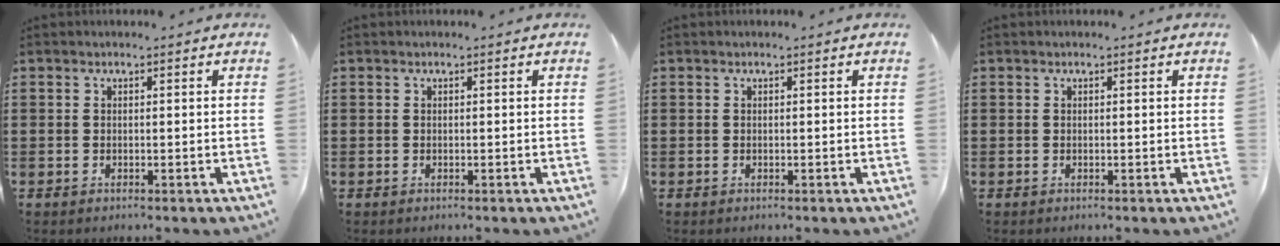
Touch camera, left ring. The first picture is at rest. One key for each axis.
{"total": 0.0}
{"total": 0.0}
{"total": 0.0}